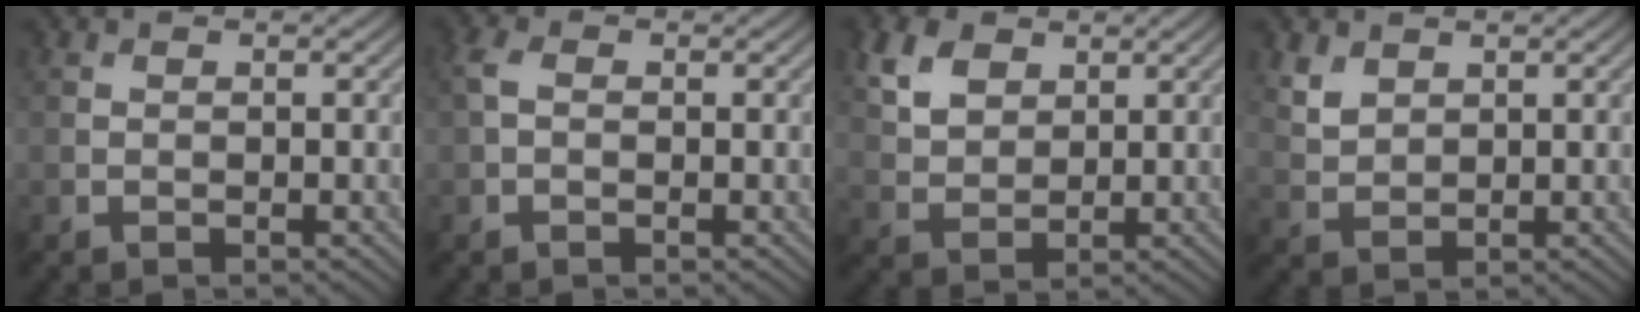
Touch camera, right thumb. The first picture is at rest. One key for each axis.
{"total": 2.2, "fx": 0.2, "fy": 1.4, "fz": 1.6, "tx": -0.041, "ty": 0.005, "tz": -0.002}
{"total": 5.7, "fx": 2.9, "fy": 3.7, "fz": 3.2, "tx": -0.082, "ty": 0.003, "tz": 0.061}
{"total": 3.0, "fx": 1.9, "fy": 1.8, "fz": 1.3, "tx": -0.036, "ty": -0.003, "tz": 0.046}